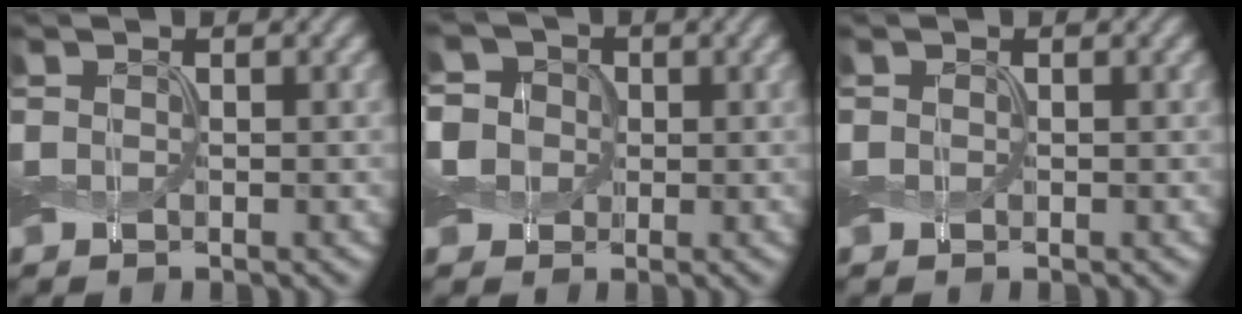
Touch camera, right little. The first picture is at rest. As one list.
[{"total": 5.9, "force": [2.0, 5.0, 2.5], "torque": [-0.058, 0.024, 0.012]}, {"total": 0.0}]